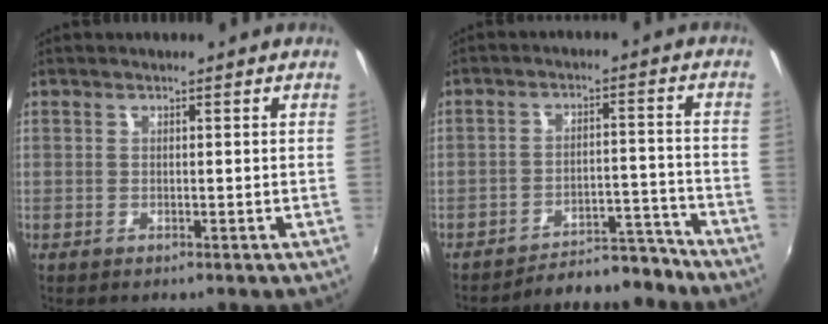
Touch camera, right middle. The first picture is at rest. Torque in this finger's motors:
{"motor_torque": [0.50, -0.95, -0.06, 0.01]}